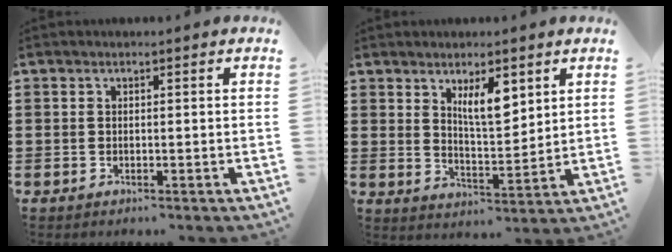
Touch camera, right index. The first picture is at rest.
{"total": 6.6, "force": [3.6, 2.5, 4.9], "torque": [-0.088, -0.007, 0.060]}